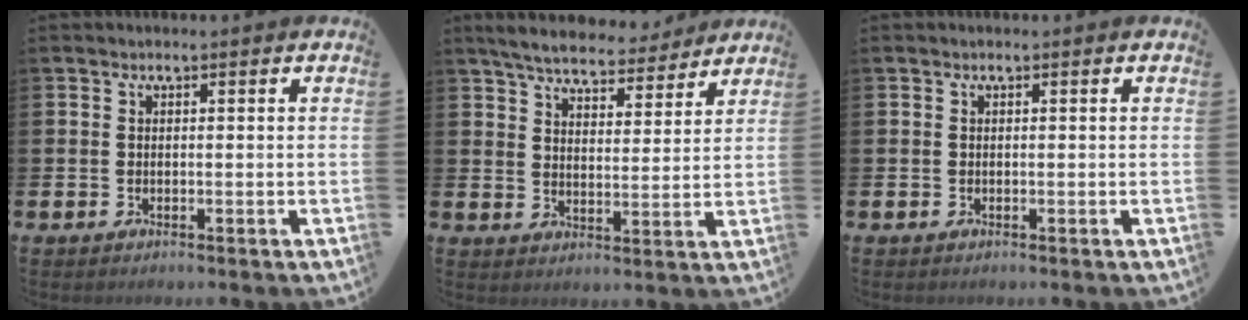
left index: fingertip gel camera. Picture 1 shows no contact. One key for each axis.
{"total": 6.2, "fx": 5.9, "fy": 1.2, "fz": 1.4, "tx": -0.048, "ty": -0.033, "tz": 0.105}
{"total": 0.0}